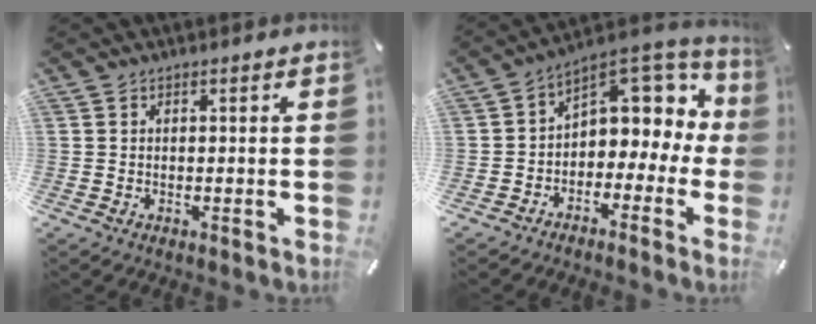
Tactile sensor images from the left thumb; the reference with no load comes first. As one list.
[{"total": 7.3, "force": [2.6, 5.9, 3.6], "torque": [-0.051, -0.031, 0.048]}]